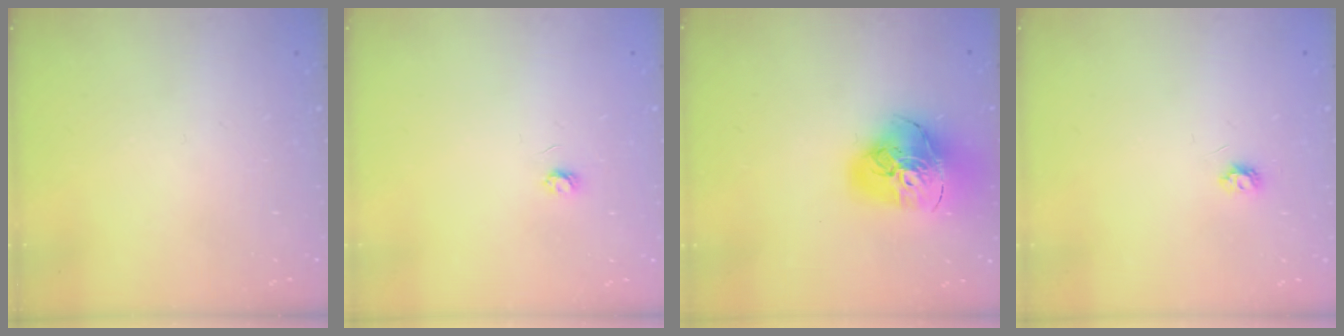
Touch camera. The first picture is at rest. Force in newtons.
{"total": 2.9, "press": 2.9, "slide": 0.3}
{"total": 19.9, "press": 19.8, "slide": 2.2}
{"total": 3.9, "press": 3.8, "slide": 0.6}